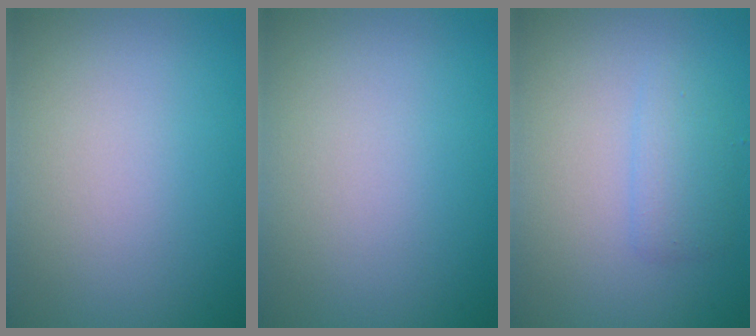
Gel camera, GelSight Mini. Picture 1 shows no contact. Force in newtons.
{"total": 0.0}
{"total": 1.9, "press": 1.9, "slide": 0.1}